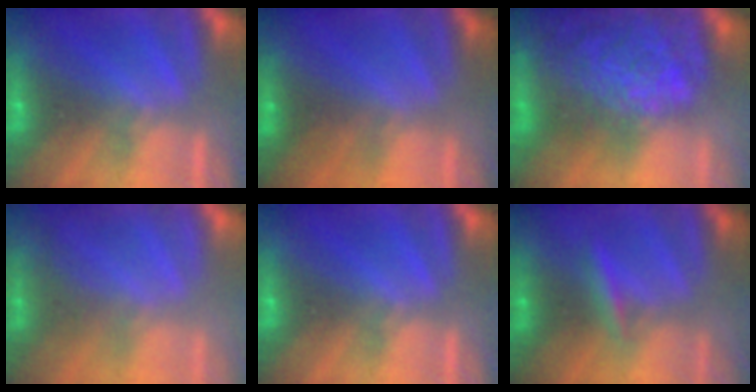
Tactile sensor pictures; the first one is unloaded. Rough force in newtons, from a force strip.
{"total": 2.2}
{"total": 9.4}
{"total": 2.5}
{"total": 0.0}
{"total": 2.4}